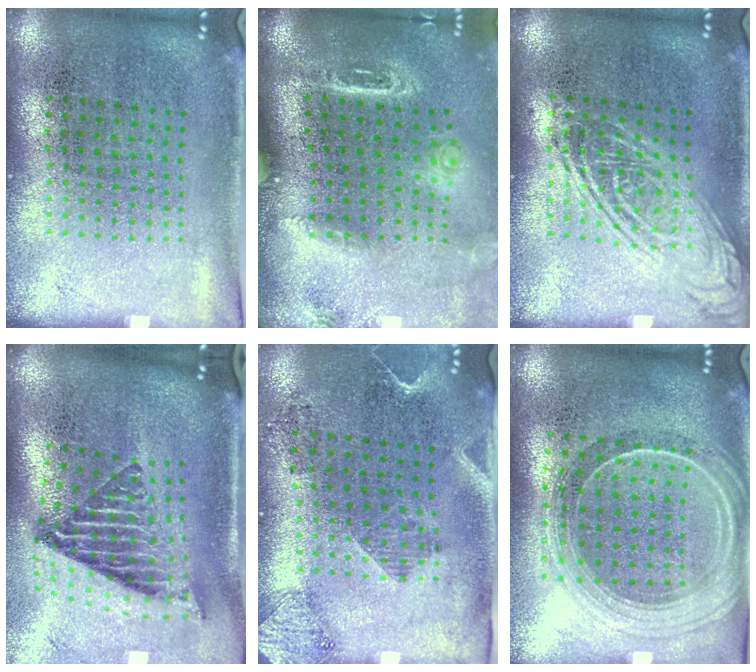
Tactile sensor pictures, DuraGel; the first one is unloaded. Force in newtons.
{"total": 1.9, "press": 1.7, "slide": 0.9}
{"total": 2.1, "press": 2.1, "slide": 0.1}
{"total": 2.6, "press": 1.6, "slide": 2.0}
{"total": 2.0, "press": 1.7, "slide": 1.1}
{"total": 2.4, "press": 2.0, "slide": 1.2}